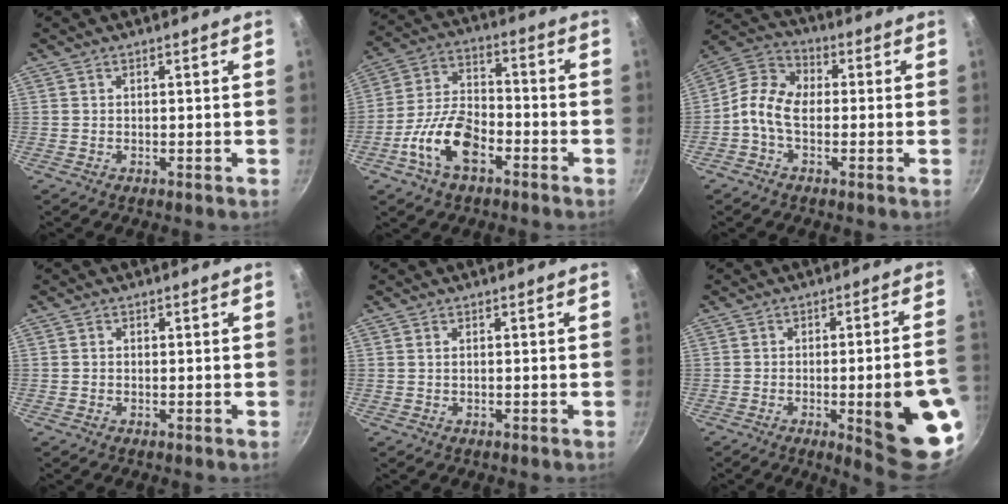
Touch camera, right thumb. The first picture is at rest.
{"total": 12.6, "force": [-5.7, 6.7, 9.1], "torque": [-0.164, 0.042, -0.116]}
{"total": 9.0, "force": [-1.2, 6.1, 6.5], "torque": [-0.113, 0.029, -0.046]}
{"total": 0.6, "force": [-0.1, 0.5, 0.2], "torque": [-0.004, 0.003, -0.001]}
{"total": 0.6, "force": [0.1, 0.3, 0.5], "torque": [-0.010, 0.001, 0.002]}
{"total": 16.2, "force": [-4.5, 3.1, 15.2], "torque": [-0.169, 0.021, -0.050]}